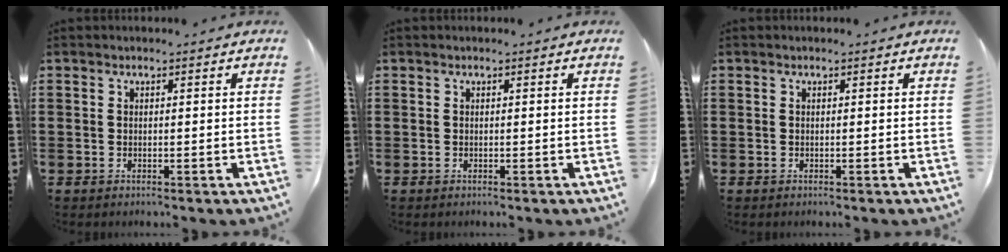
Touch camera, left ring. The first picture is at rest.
{"total": 0.0}
{"total": 0.0}